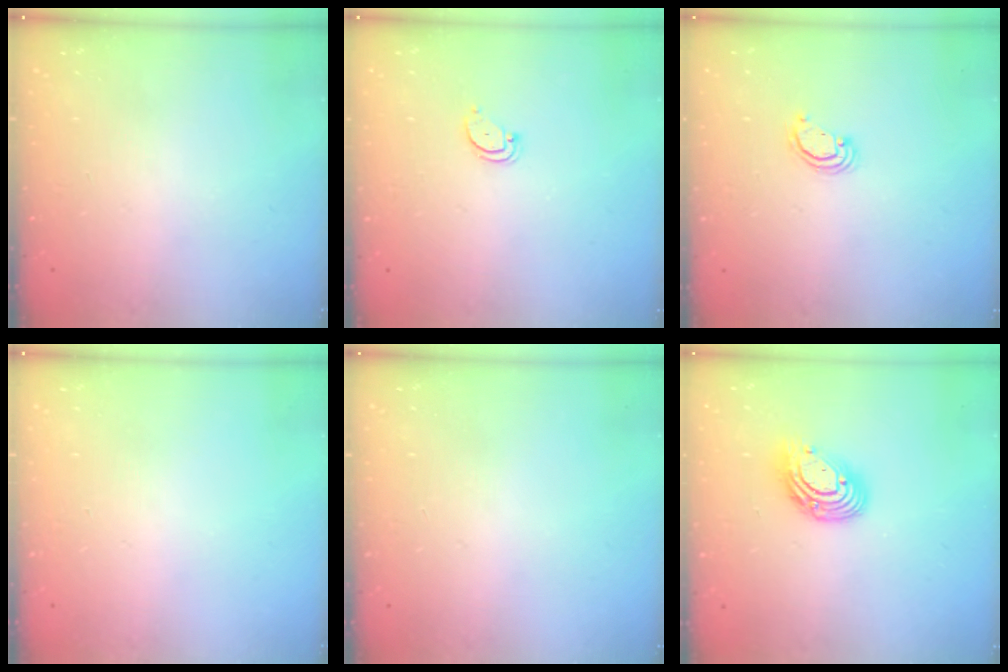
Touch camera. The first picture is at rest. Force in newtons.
{"total": 2.4, "press": 2.4, "slide": 0.2}
{"total": 2.1, "press": 2.1, "slide": 0.1}
{"total": 0.0}
{"total": 0.0}
{"total": 10.7, "press": 10.7, "slide": 0.8}